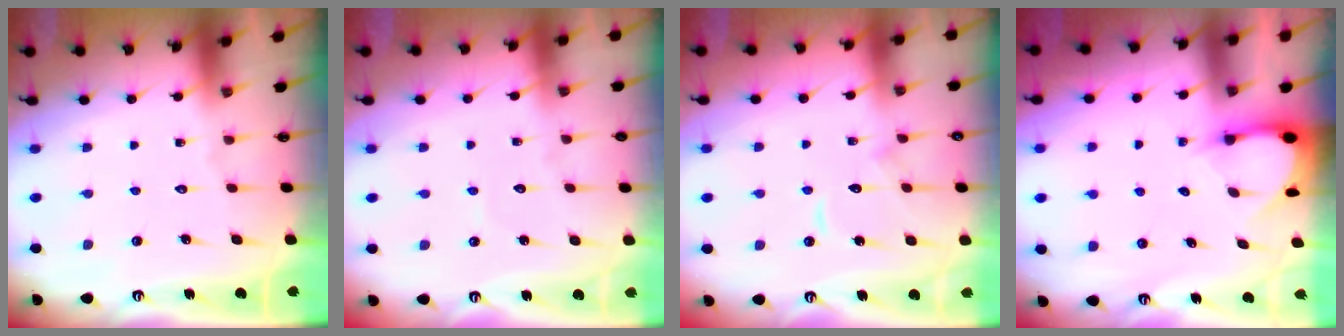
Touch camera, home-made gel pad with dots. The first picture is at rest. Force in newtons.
{"total": 2.7, "press": 2.7, "slide": 0.3}
{"total": 7.7, "press": 7.7, "slide": 0.8}
{"total": 2.8, "press": 2.8, "slide": 0.2}